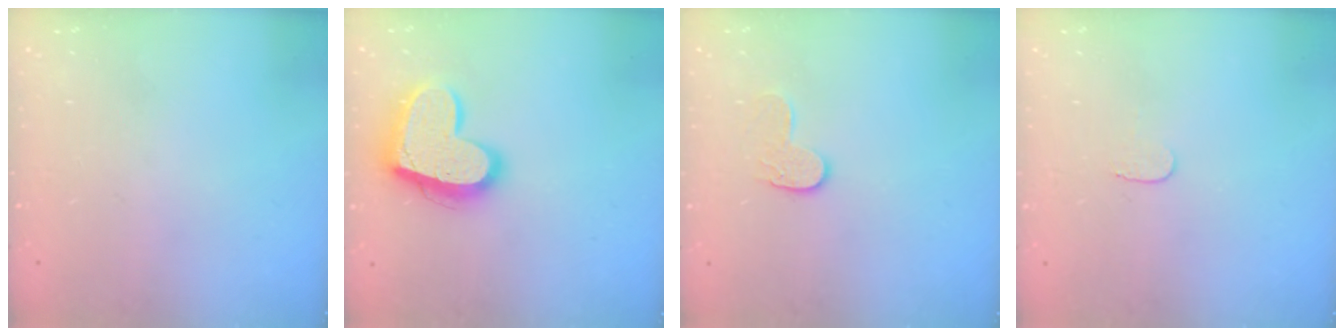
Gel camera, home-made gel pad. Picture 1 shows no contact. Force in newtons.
{"total": 17.0, "press": 16.9, "slide": 1.4}
{"total": 7.3, "press": 7.3, "slide": 0.2}
{"total": 3.2, "press": 3.2, "slide": 0.3}